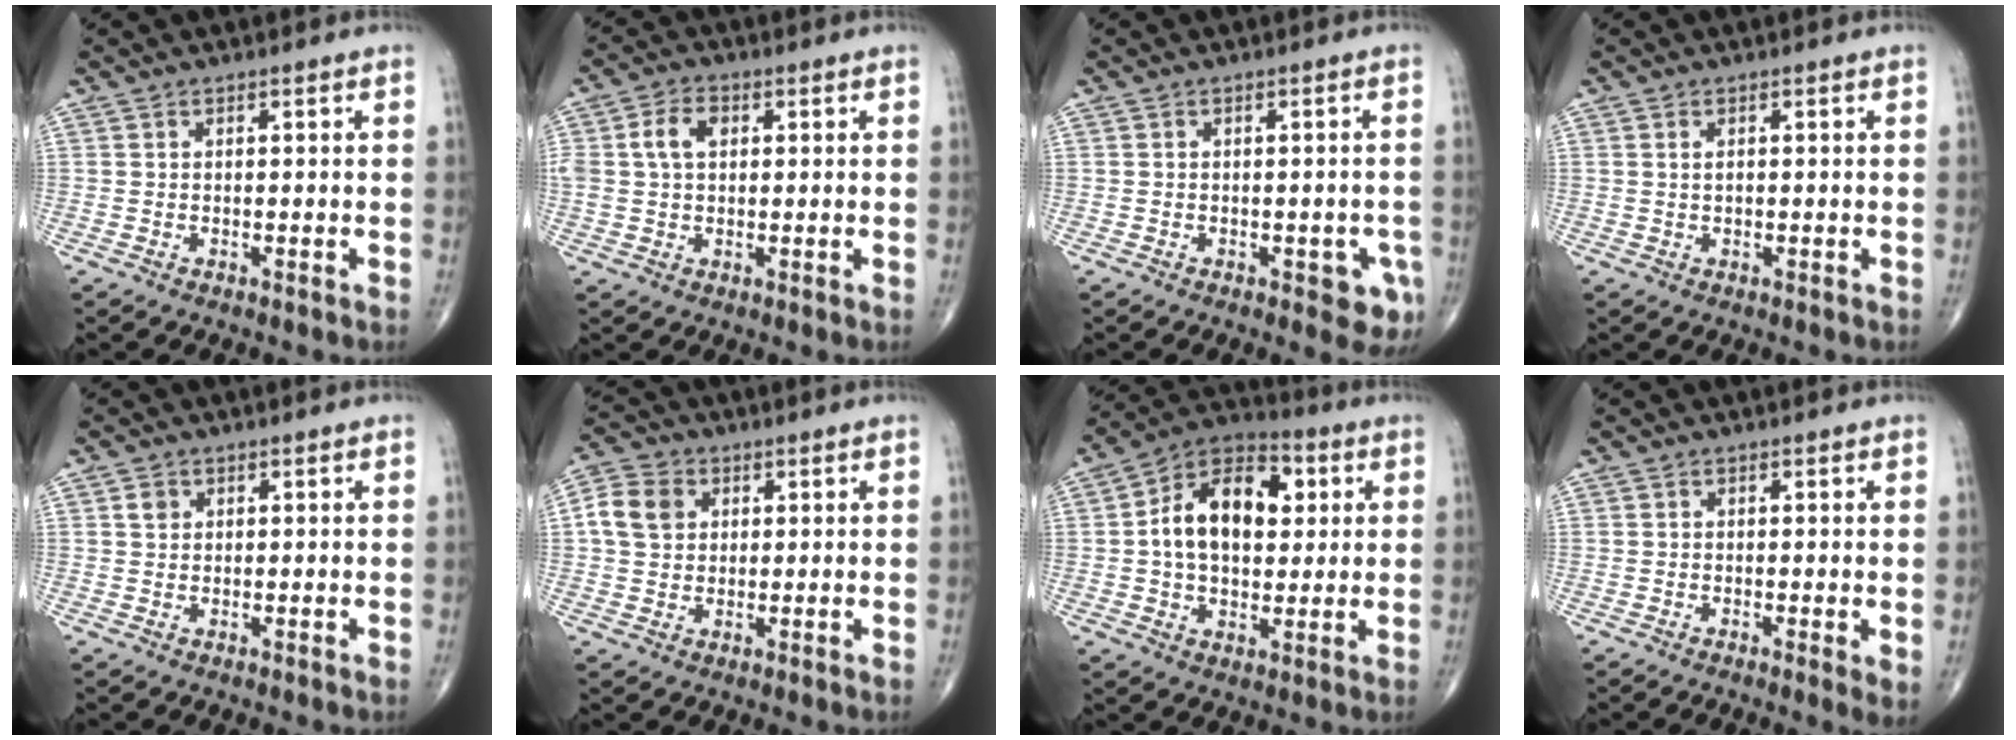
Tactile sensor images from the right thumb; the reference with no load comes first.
{"total": 6.1, "force": [1.4, 4.1, 4.3], "torque": [-0.085, 0.012, 0.026]}
{"total": 5.3, "force": [-2.2, 2.5, 4.1], "torque": [-0.025, 0.001, -0.024]}
{"total": 0.9, "force": [0.2, 0.5, 0.8], "torque": [-0.011, -0.001, 0.004]}
{"total": 1.7, "force": [0.6, 1.5, 0.7], "torque": [-0.007, -0.001, 0.007]}
{"total": 7.6, "force": [1.6, 6.3, 4.0], "torque": [-0.065, 0.006, 0.023]}
{"total": 16.6, "force": [2.8, 10.8, 12.4], "torque": [-0.169, 0.015, 0.038]}
{"total": 2.4, "force": [-0.3, 0.5, 2.3], "torque": [-0.041, -0.010, -0.011]}